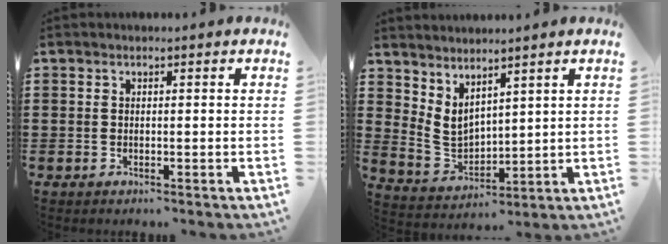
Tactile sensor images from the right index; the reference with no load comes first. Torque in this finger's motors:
{"motor_torque": [1.01, 1.14, 0.12, 0.04]}